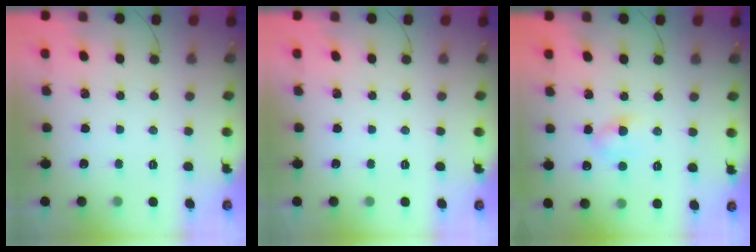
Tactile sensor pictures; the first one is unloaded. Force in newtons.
{"total": 0.0}
{"total": 5.0, "press": 4.8, "slide": 1.3}